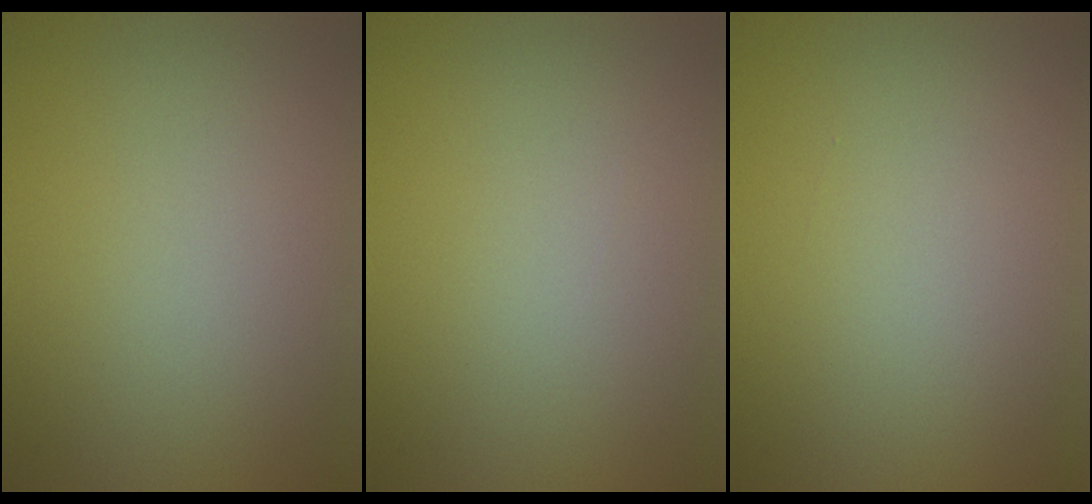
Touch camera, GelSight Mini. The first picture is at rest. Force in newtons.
{"total": 0.0}
{"total": 0.0}